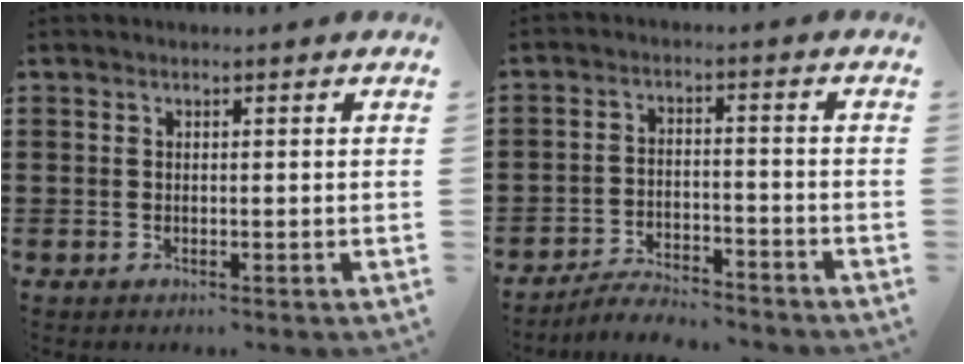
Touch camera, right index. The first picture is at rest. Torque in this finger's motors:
{"motor_torque": [1.09, 1.05, 0.02, -0.03]}